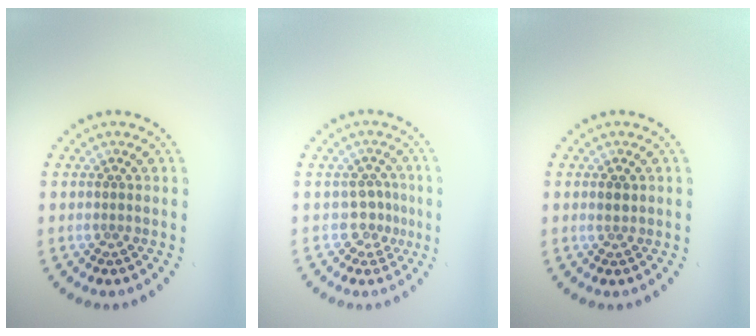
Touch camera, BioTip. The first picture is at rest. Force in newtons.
{"total": 1.8, "press": 1.4, "slide": 1.1}
{"total": 0.9, "press": 0.8, "slide": 0.3}